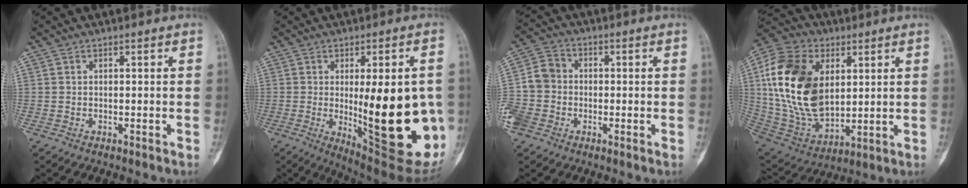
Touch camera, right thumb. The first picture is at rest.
{"total": 25.2, "force": [-2.2, 8.0, 23.8], "torque": [-0.269, -0.031, -0.007]}
{"total": 9.6, "force": [-2.6, 8.4, 3.9], "torque": [-0.078, 0.025, -0.055]}
{"total": 24.2, "force": [4.9, 15.7, 17.8], "torque": [-0.338, -0.018, 0.097]}